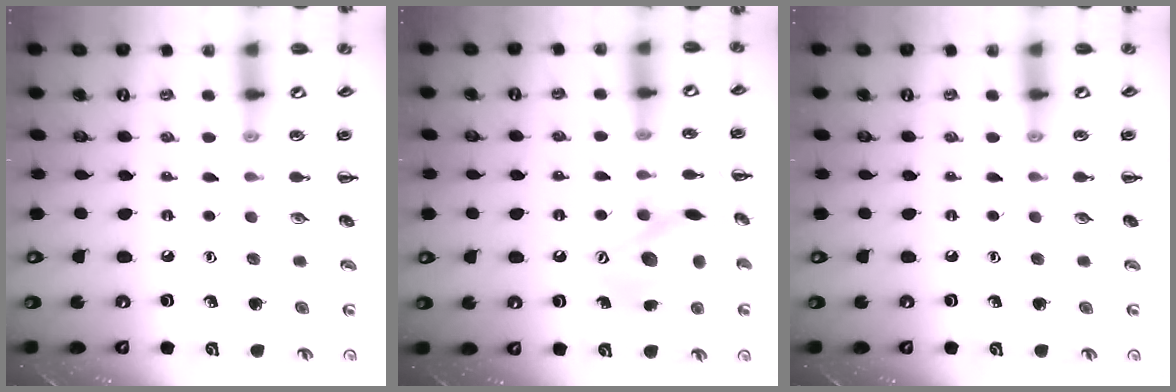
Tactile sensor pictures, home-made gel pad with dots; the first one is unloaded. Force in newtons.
{"total": 14.3, "press": 14.3, "slide": 0.8}
{"total": 0.0}